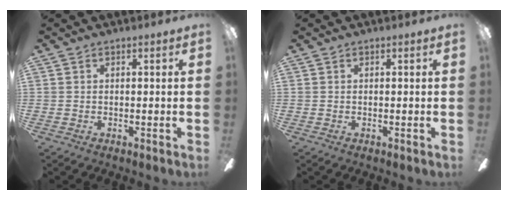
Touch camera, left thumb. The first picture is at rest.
{"total": 0.0}